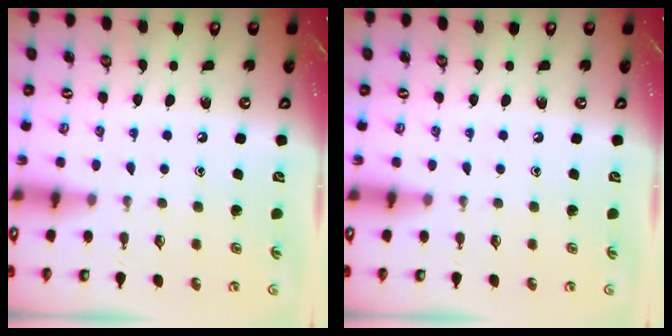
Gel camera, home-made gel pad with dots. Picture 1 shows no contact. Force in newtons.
{"total": 0.0}